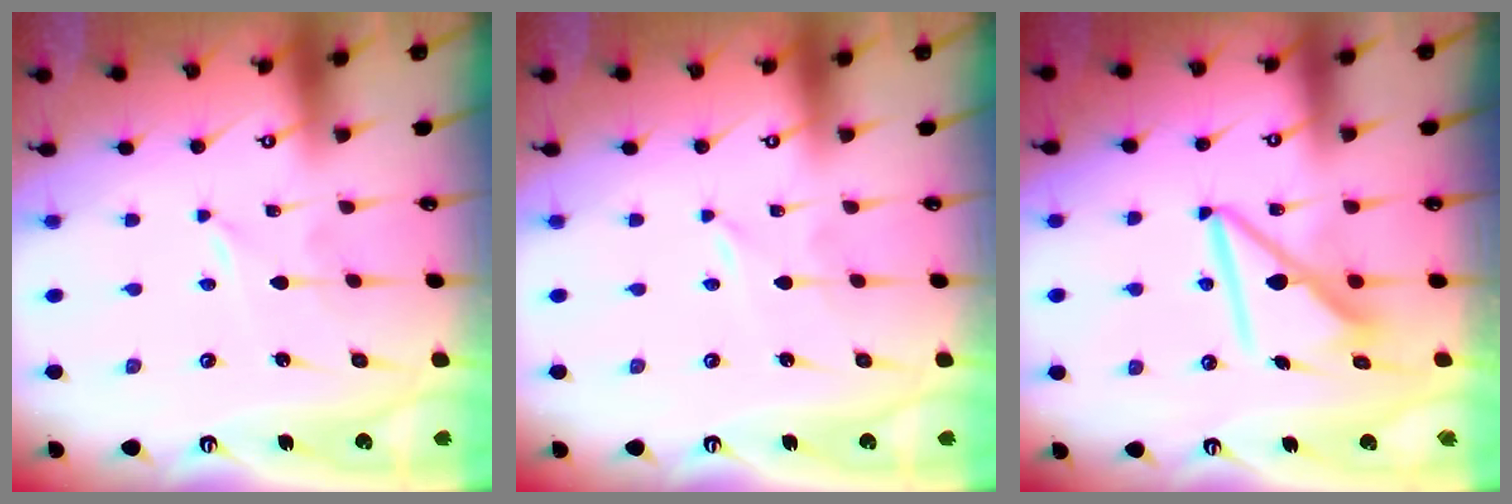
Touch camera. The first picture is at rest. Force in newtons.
{"total": 0.0}
{"total": 10.3, "press": 10.2, "slide": 1.1}